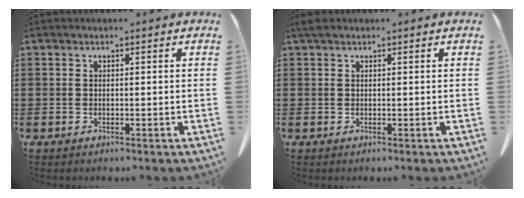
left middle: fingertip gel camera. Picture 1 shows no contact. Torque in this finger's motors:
{"motor_torque": [0.29, -0.22, 0.00, 0.03]}